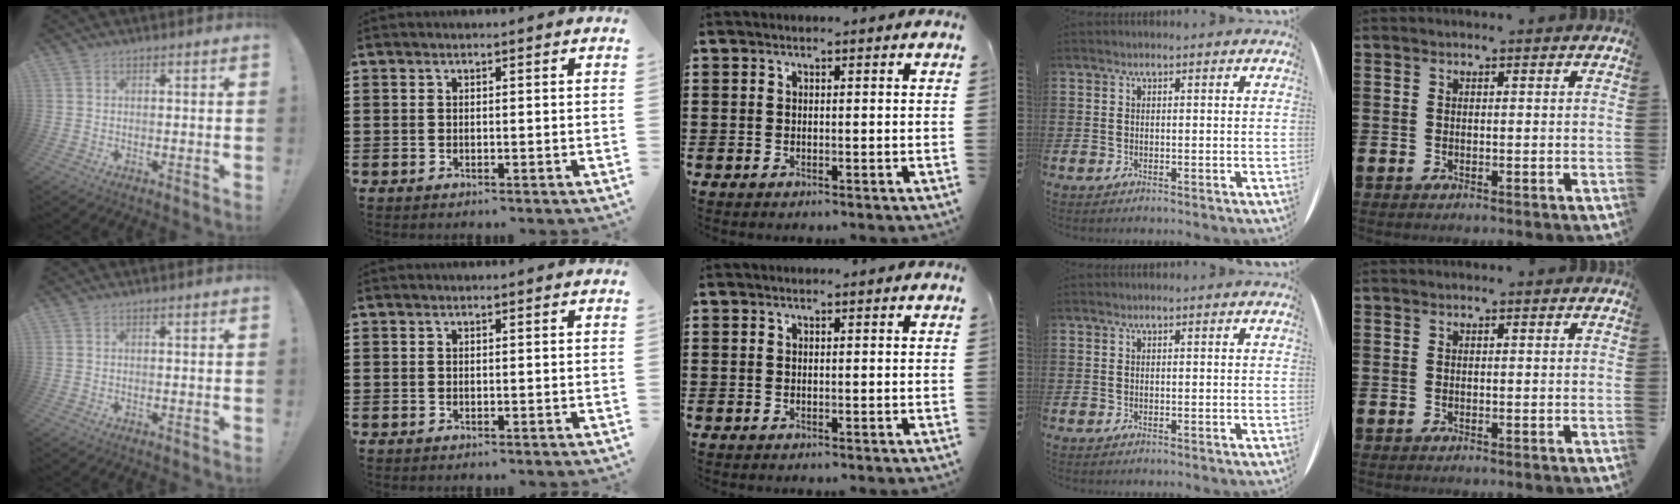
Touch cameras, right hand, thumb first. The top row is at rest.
{}